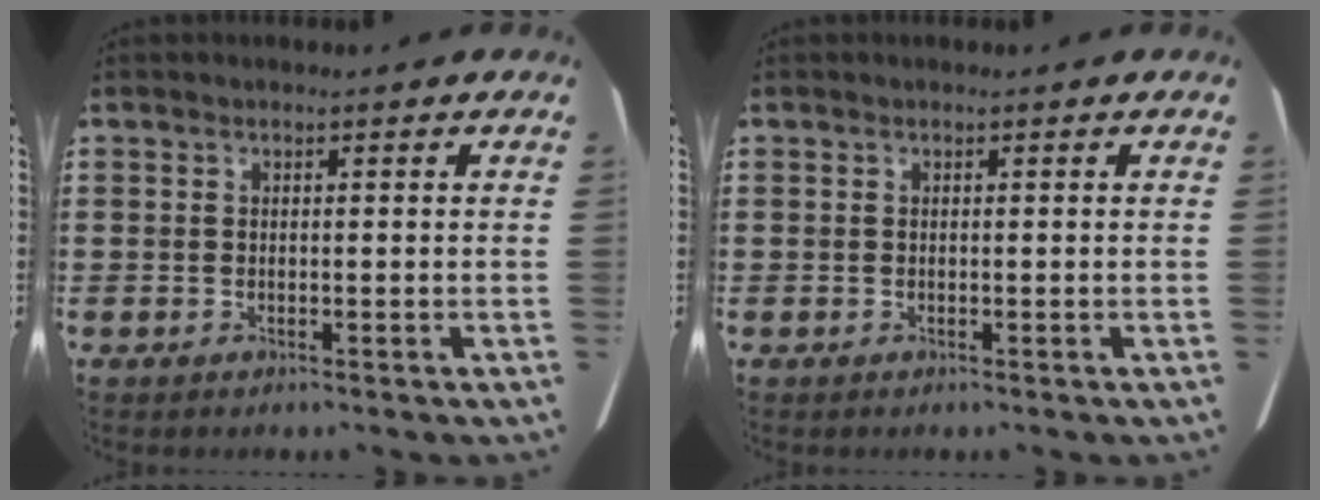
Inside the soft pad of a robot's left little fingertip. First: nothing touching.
{"total": 0.0}